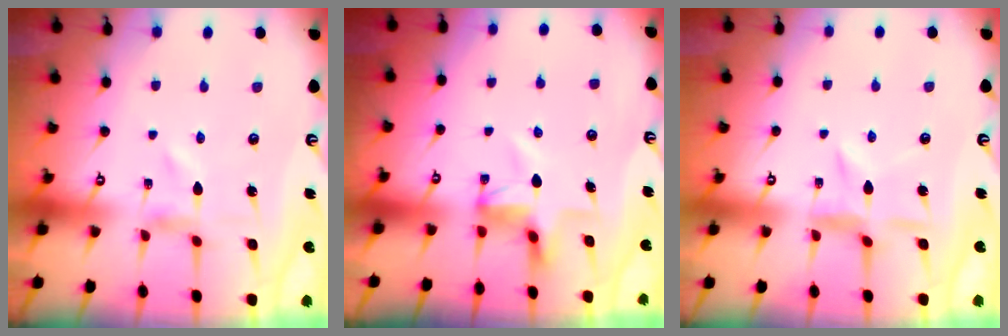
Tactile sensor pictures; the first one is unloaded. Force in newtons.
{"total": 4.2, "press": 3.9, "slide": 1.8}
{"total": 5.8, "press": 5.7, "slide": 0.6}